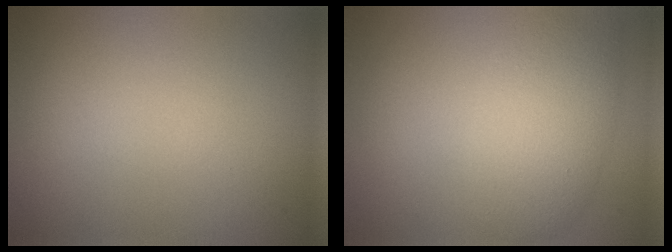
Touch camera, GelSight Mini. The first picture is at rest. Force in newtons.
{"total": 5.6, "press": 5.6, "slide": 0.2}